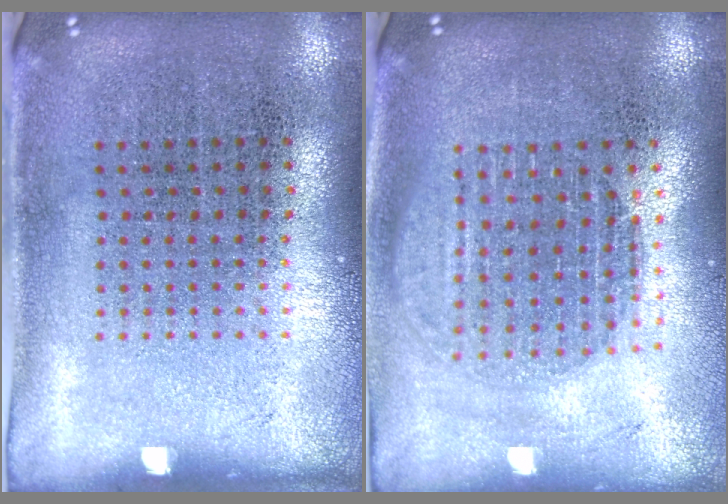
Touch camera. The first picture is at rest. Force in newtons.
{"total": 1.6, "press": 1.3, "slide": 0.9}